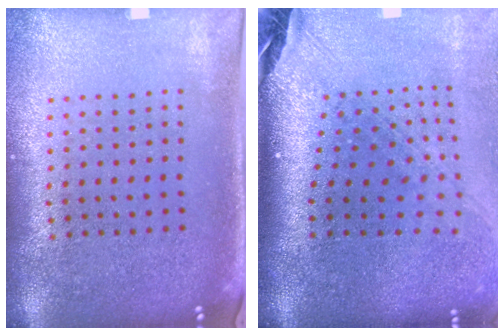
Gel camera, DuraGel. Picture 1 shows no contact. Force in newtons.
{"total": 2.9, "press": 2.0, "slide": 2.0}